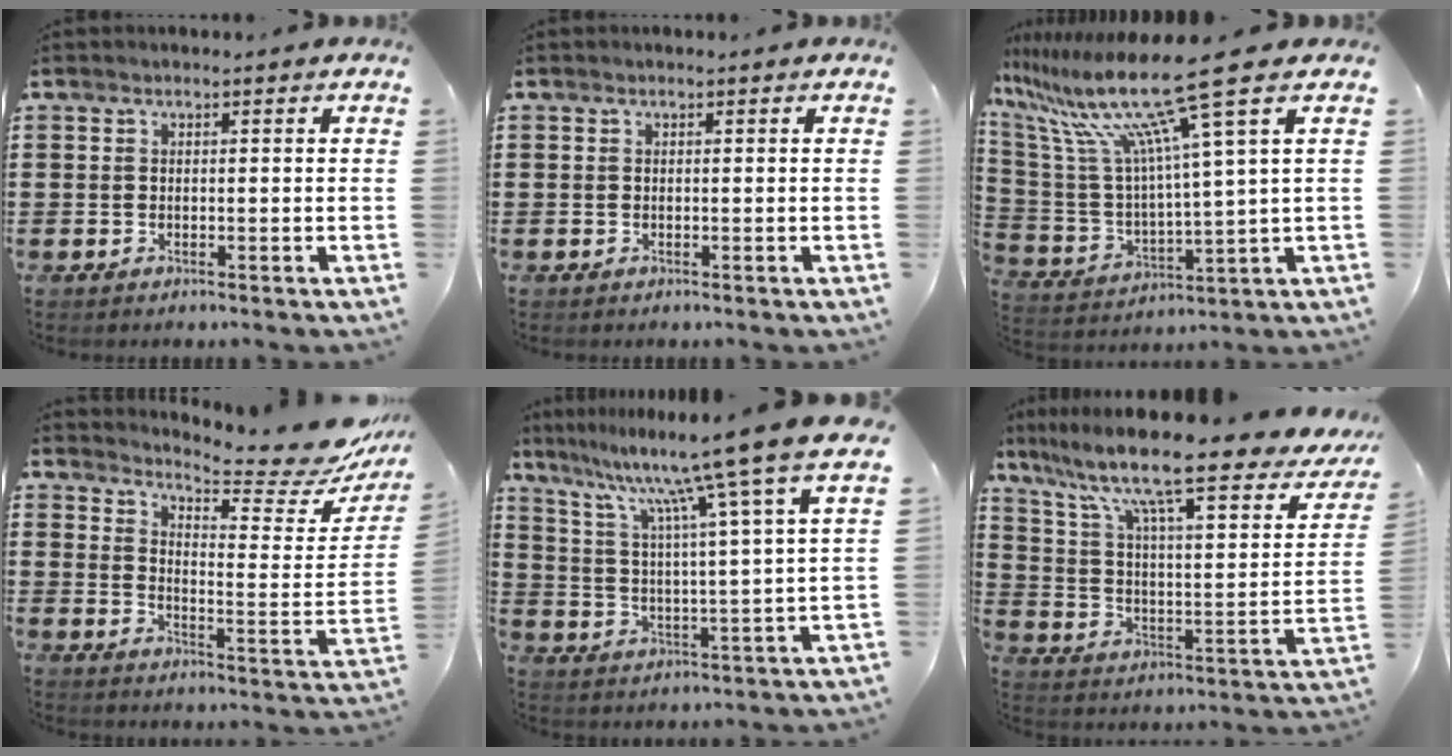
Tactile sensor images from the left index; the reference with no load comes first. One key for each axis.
{"total": 0.0}
{"total": 16.4, "fx": 10.5, "fy": 0.8, "fz": 12.6, "tx": -0.288, "ty": -0.059, "tz": 0.158}
{"total": 7.0, "fx": 6.6, "fy": 0.0, "fz": 2.2, "tx": -0.051, "ty": -0.066, "tz": 0.111}
{"total": 12.0, "fx": 9.8, "fy": -1.3, "fz": 6.7, "tx": -0.163, "ty": -0.064, "tz": 0.151}
{"total": 12.5, "fx": 9.2, "fy": 1.6, "fz": 8.4, "tx": -0.179, "ty": -0.061, "tz": 0.145}